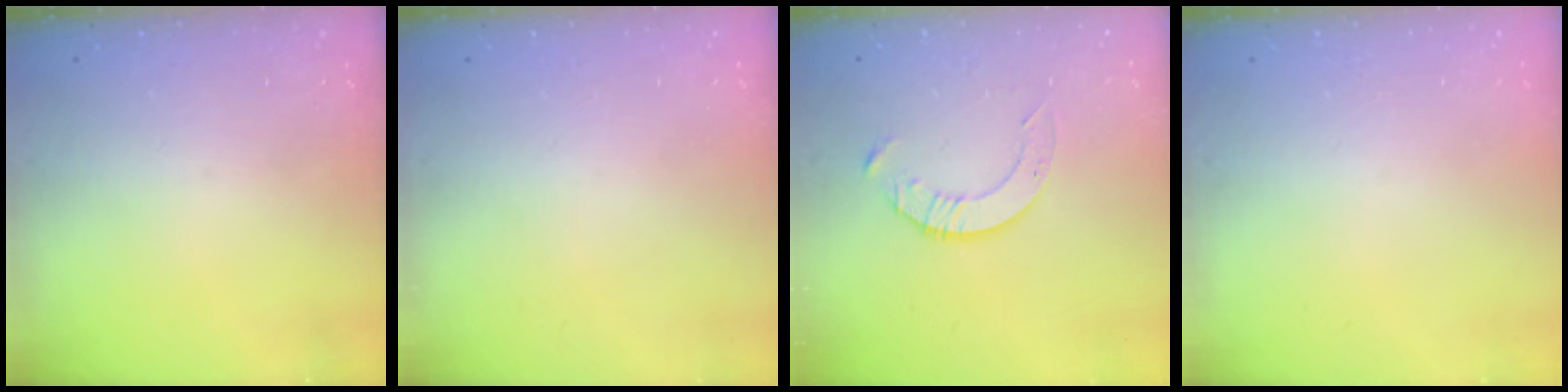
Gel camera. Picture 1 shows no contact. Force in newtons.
{"total": 0.0}
{"total": 4.7, "press": 4.6, "slide": 0.6}
{"total": 0.0}